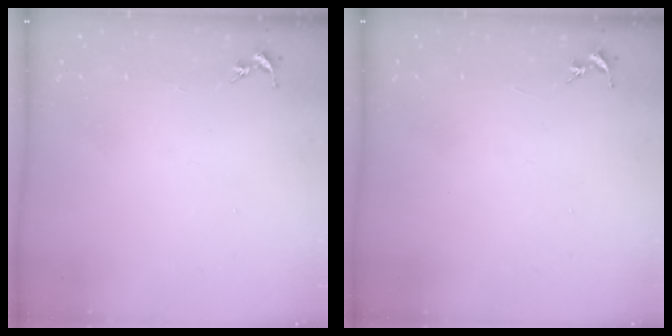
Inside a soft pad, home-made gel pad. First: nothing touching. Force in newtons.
{"total": 0.0}